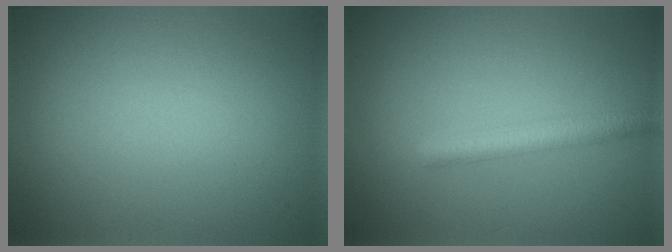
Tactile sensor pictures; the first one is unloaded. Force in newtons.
{"total": 2.8, "press": 2.8, "slide": 0.0}